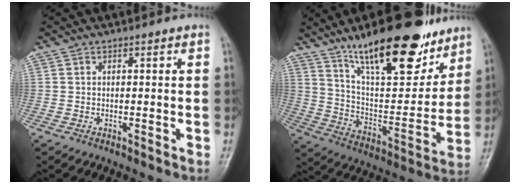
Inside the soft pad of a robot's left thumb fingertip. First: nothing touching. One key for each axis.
{"total": 23.9, "fx": 16.4, "fy": 8.1, "fz": 15.3, "tx": -0.196, "ty": -0.073, "tz": 0.274}